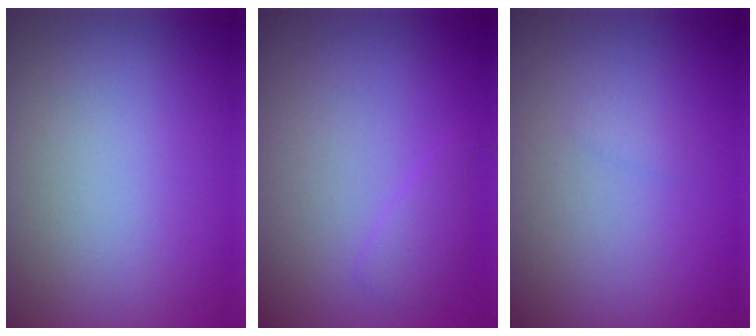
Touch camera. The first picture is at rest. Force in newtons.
{"total": 1.3, "press": 1.3, "slide": 0.0}
{"total": 0.6, "press": 0.6, "slide": 0.0}